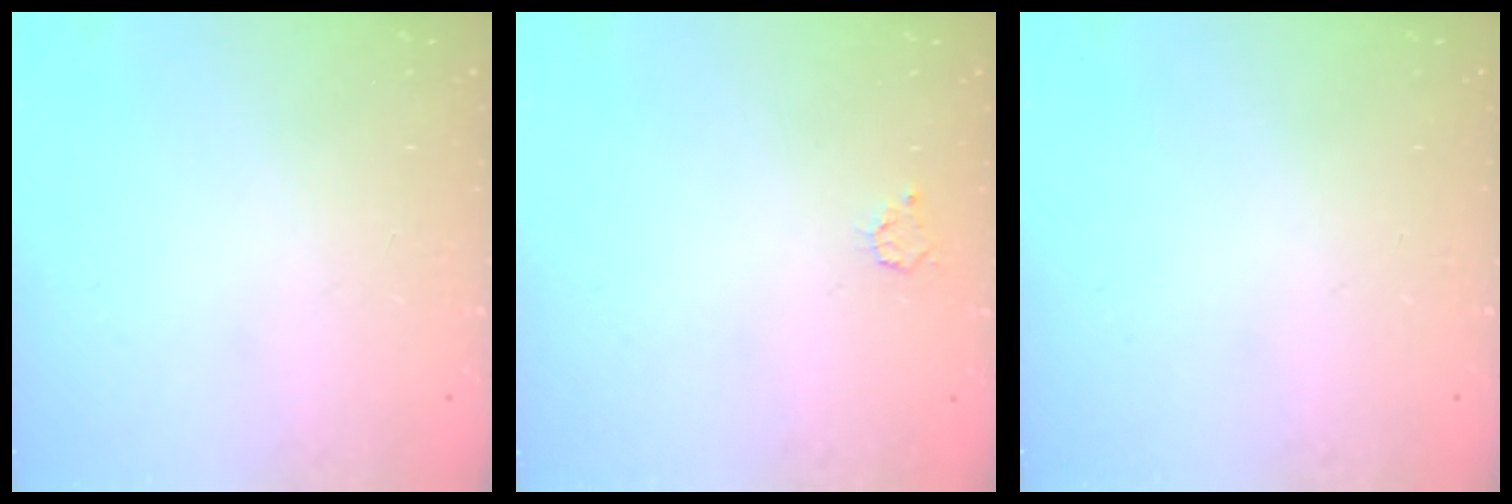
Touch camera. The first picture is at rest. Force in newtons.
{"total": 2.9, "press": 2.9, "slide": 0.3}
{"total": 0.0}